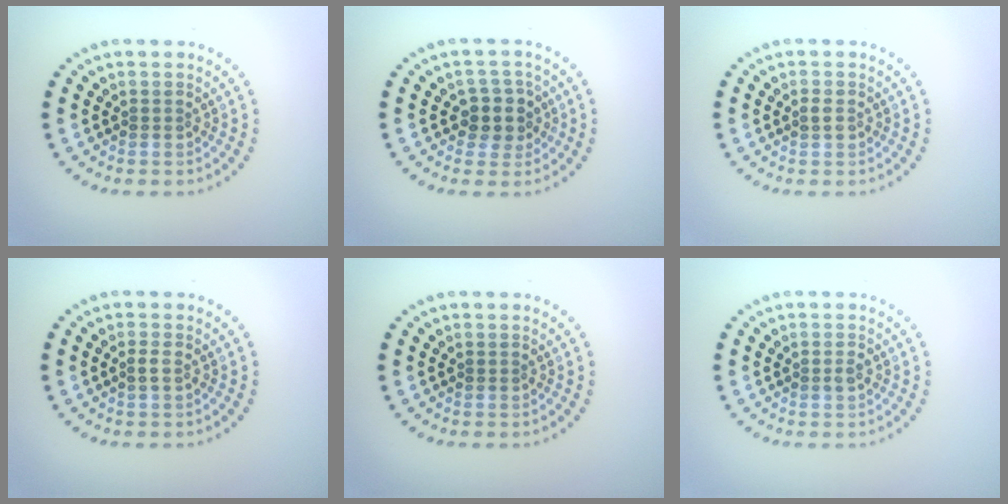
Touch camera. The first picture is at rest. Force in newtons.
{"total": 2.8, "press": 2.5, "slide": 1.2}
{"total": 1.1, "press": 1.1, "slide": 0.1}
{"total": 0.7, "press": 0.7, "slide": 0.1}
{"total": 0.0}
{"total": 0.9, "press": 0.9, "slide": 0.1}